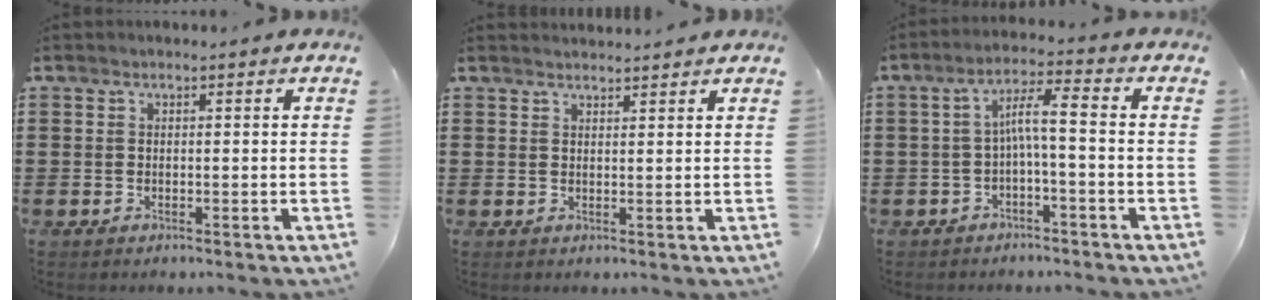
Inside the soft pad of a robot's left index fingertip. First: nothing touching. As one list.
[{"total": 1.5, "force": [1.5, 0.1, 0.1], "torque": [-0.005, 0.002, 0.030]}, {"total": 5.2, "force": [-1.1, 1.1, 4.9], "torque": [-0.098, 0.015, -0.027]}]